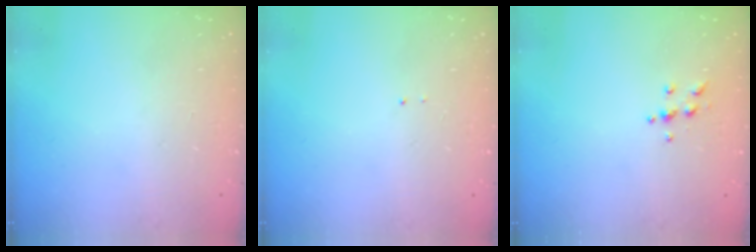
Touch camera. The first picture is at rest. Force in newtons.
{"total": 0.7, "press": 0.7, "slide": 0.1}
{"total": 4.9, "press": 4.9, "slide": 0.7}